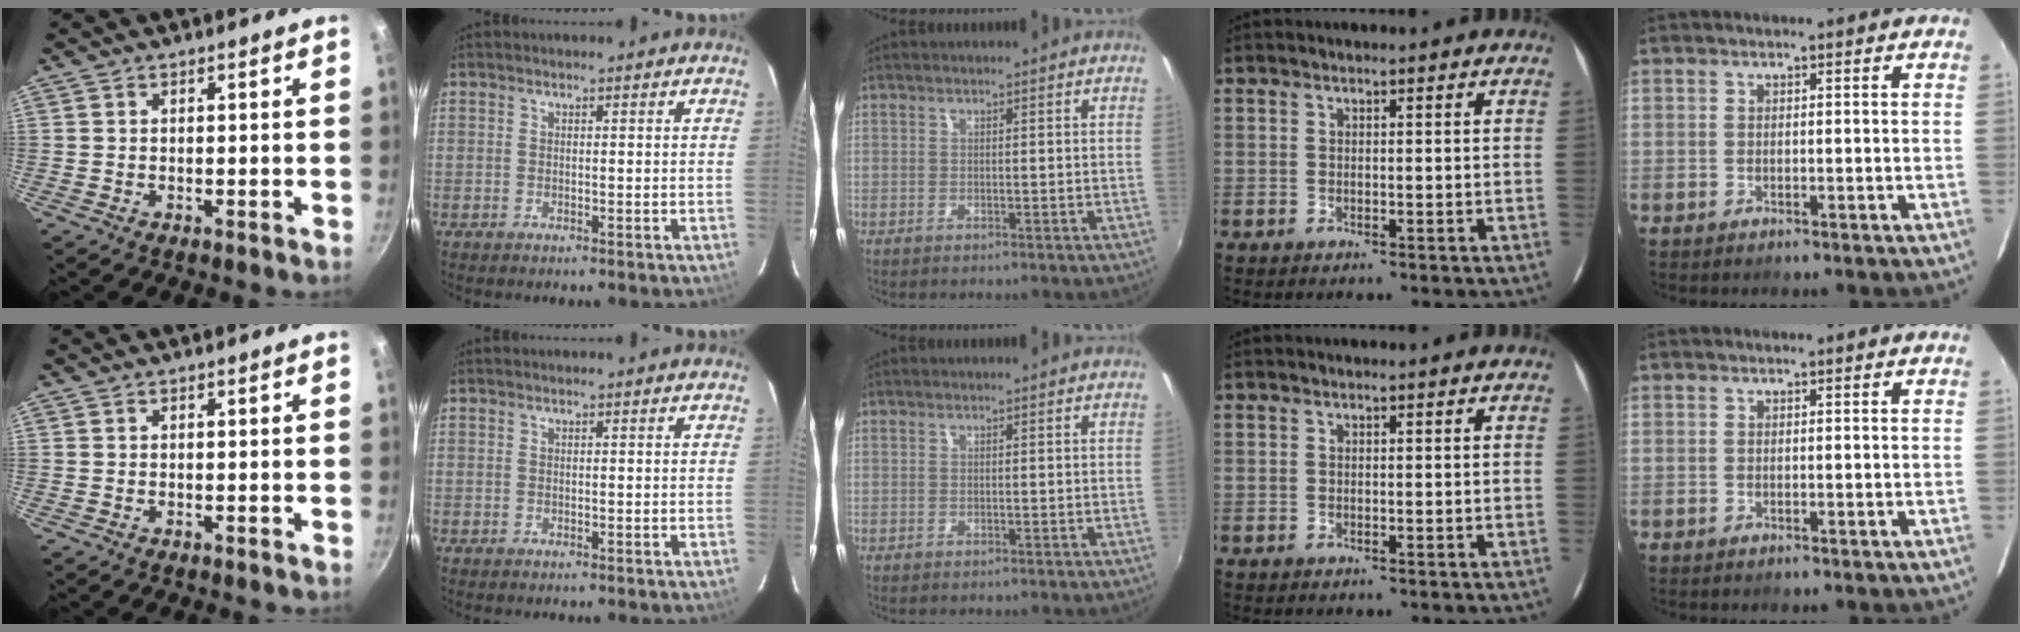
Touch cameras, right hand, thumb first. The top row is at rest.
{}